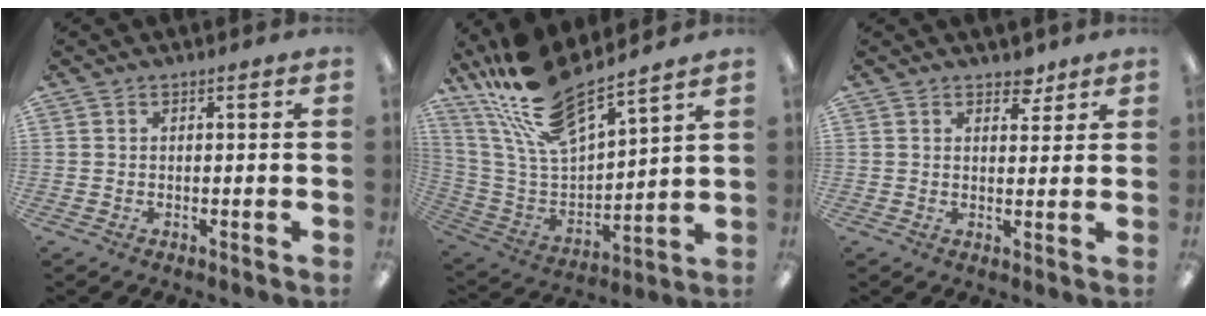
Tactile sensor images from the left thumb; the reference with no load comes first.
{"total": 19.1, "force": [15.9, 4.8, 9.4], "torque": [-0.213, -0.108, 0.282]}
{"total": 4.4, "force": [3.6, 2.2, 1.3], "torque": [0.000, -0.020, 0.060]}